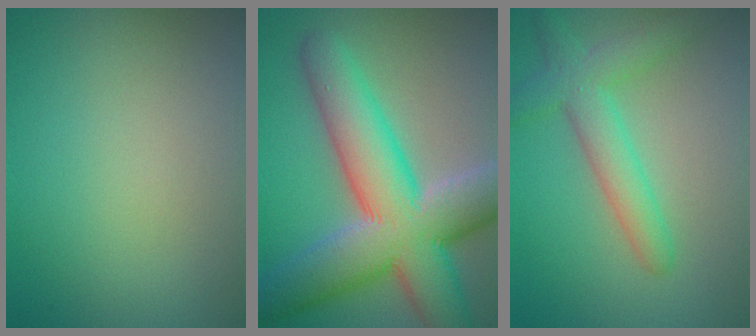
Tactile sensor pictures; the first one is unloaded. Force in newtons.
{"total": 12.2, "press": 12.2, "slide": 0.3}
{"total": 4.3, "press": 4.3, "slide": 0.3}